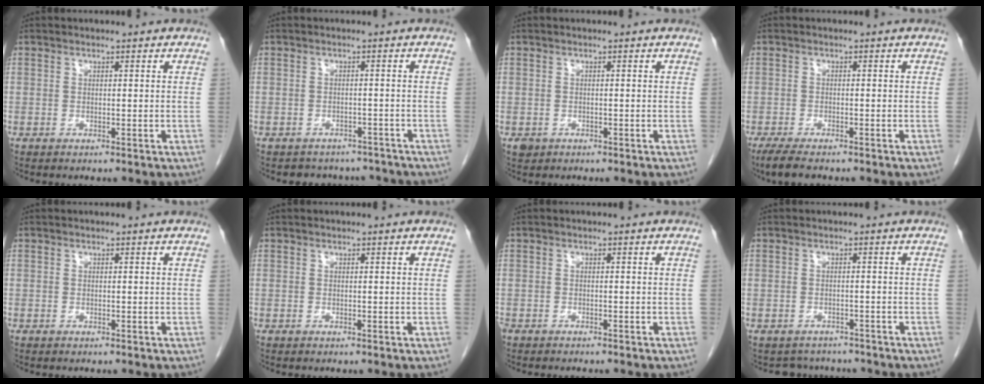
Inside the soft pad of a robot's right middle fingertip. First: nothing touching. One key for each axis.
{"total": 6.7, "fx": -6.0, "fy": 3.0, "fz": 0.3, "tx": 0.001, "ty": 0.015, "tz": -0.066}
{"total": 1.3, "fx": -0.6, "fy": 1.1, "fz": 0.3, "tx": -0.007, "ty": 0.003, "tz": -0.004}
{"total": 4.6, "fx": -3.6, "fy": 1.1, "fz": 2.7, "tx": -0.050, "ty": -0.013, "tz": -0.054}
{"total": 0.0}
{"total": 0.0}
{"total": 3.4, "fx": -2.9, "fy": 1.1, "fz": 1.3, "tx": -0.021, "ty": -0.007, "tz": -0.040}
{"total": 4.0, "fx": -3.7, "fy": 1.6, "fz": -0.2, "tx": 0.002, "ty": 0.006, "tz": -0.048}